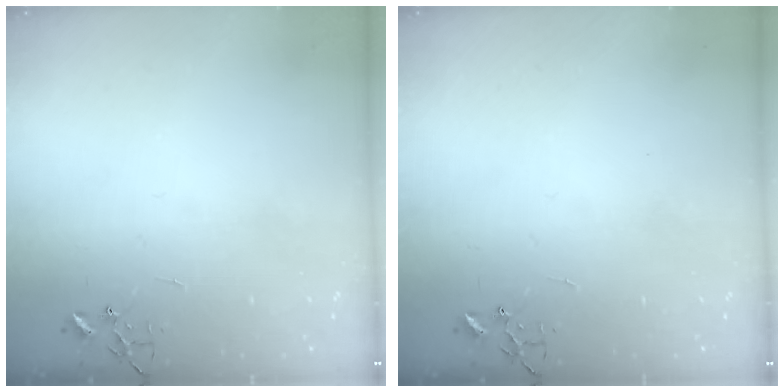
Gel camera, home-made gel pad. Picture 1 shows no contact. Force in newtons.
{"total": 0.0}